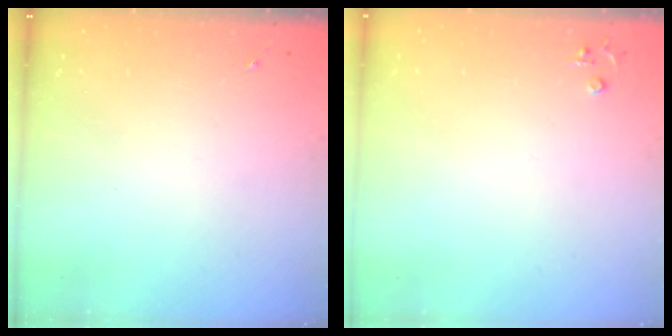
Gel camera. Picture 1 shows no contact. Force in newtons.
{"total": 3.9, "press": 3.8, "slide": 0.6}